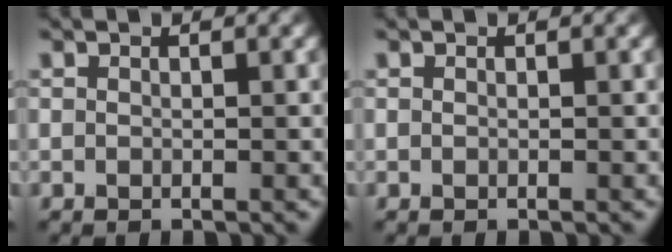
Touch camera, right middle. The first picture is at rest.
{"total": 0.0}